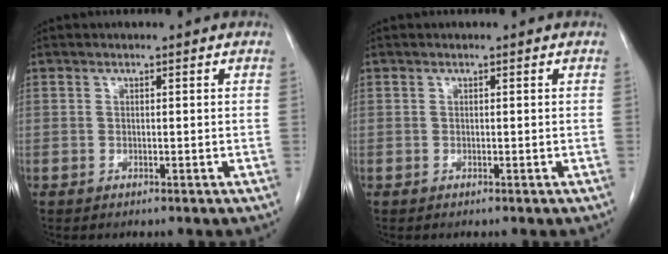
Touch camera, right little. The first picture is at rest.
{"total": 0.0}